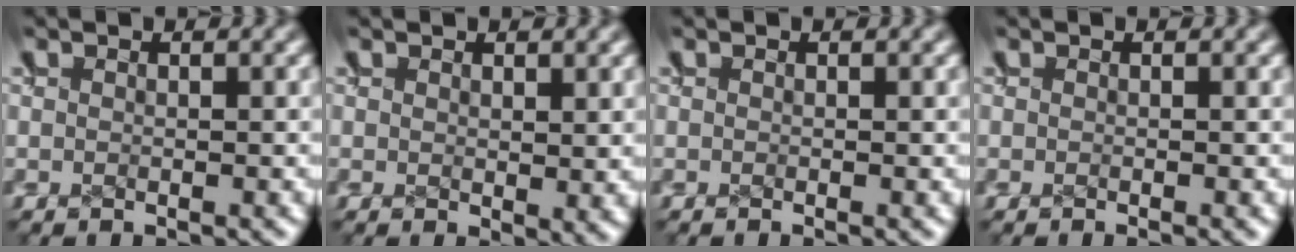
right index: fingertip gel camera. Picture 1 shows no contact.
{"total": 0.9, "force": [0.4, 0.2, 0.8], "torque": [-0.011, -0.009, 0.011]}
{"total": 0.0}
{"total": 0.5, "force": [-0.3, 0.1, 0.4], "torque": [-0.001, -0.001, -0.005]}